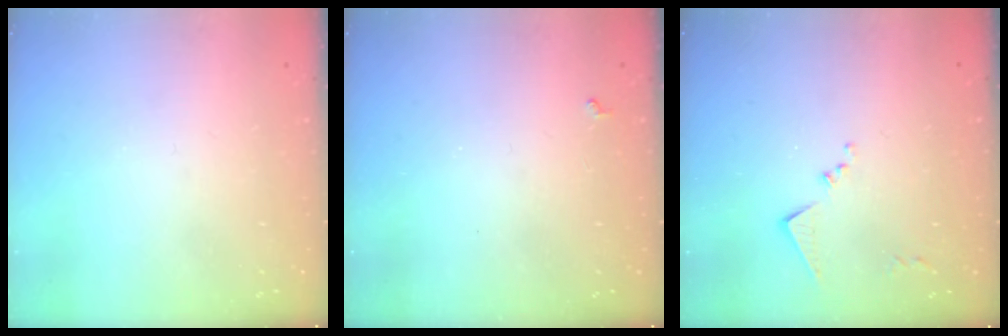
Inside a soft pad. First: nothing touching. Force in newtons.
{"total": 2.9, "press": 2.9, "slide": 0.4}
{"total": 8.5, "press": 8.5, "slide": 0.4}